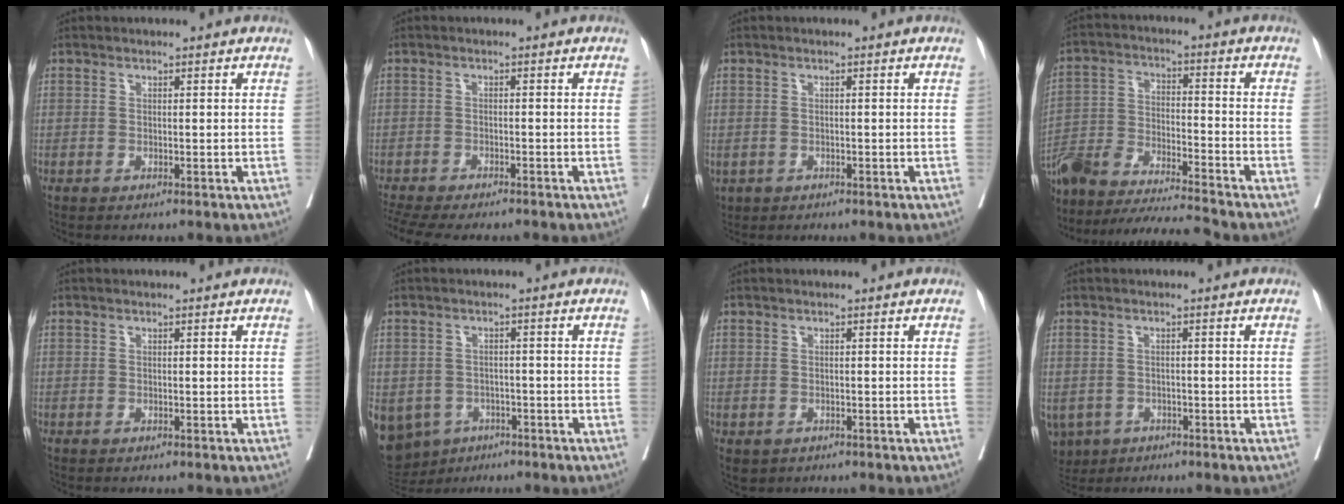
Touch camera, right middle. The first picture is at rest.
{"total": 11.6, "force": [-10.1, 2.3, 5.3], "torque": [-0.091, -0.007, -0.143]}
{"total": 2.4, "force": [-1.3, 1.9, 0.8], "torque": [-0.019, -0.002, -0.016]}
{"total": 20.0, "force": [-18.6, 0.5, 7.4], "torque": [-0.174, -0.015, -0.317]}
{"total": 0.0}
{"total": 15.4, "force": [-7.0, 12.6, 5.5], "torque": [-0.169, 0.000, -0.089]}
{"total": 2.0, "force": [-1.1, 1.6, 0.7], "torque": [-0.007, -0.001, -0.009]}
{"total": 7.3, "force": [-3.7, 5.9, 2.2], "torque": [-0.060, -0.001, -0.054]}